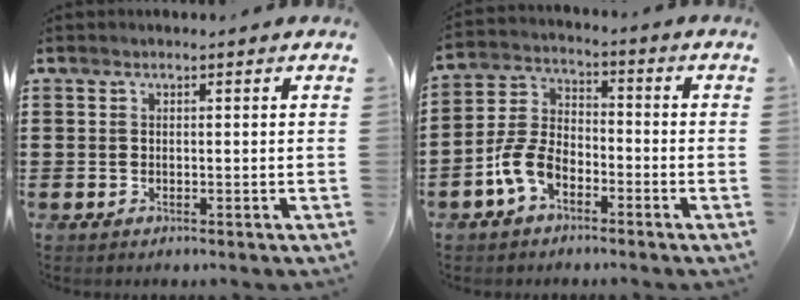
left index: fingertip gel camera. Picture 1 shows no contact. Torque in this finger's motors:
{"motor_torque": [1.33, 0.81, 0.37, 0.10]}